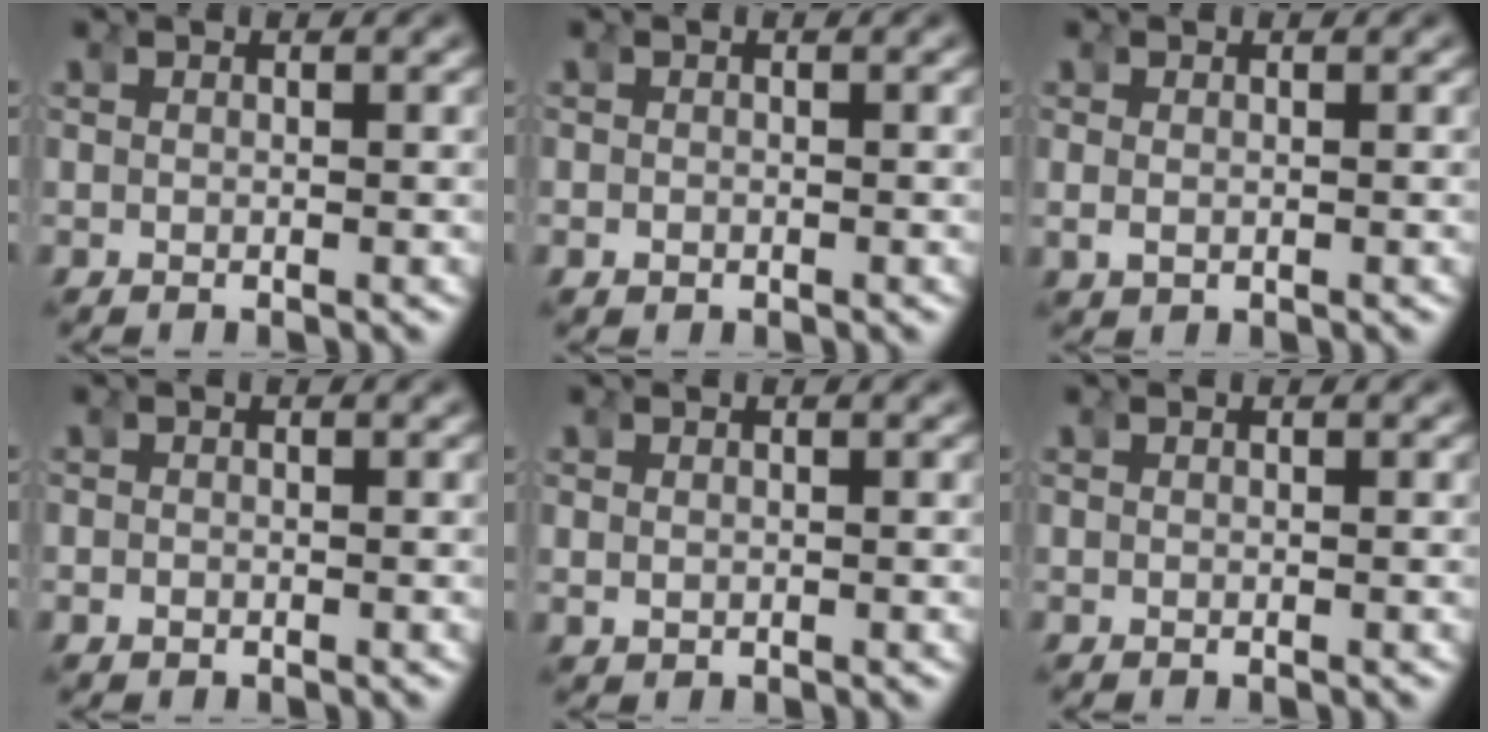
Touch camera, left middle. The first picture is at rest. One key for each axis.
{"total": 0.8, "fx": 0.6, "fy": 0.4, "fz": 0.1, "tx": -0.003, "ty": 0.000, "tz": 0.011}
{"total": 1.6, "fx": 0.4, "fy": -1.5, "fz": -0.5, "tx": 0.008, "ty": 0.008, "tz": 0.007}
{"total": 0.8, "fx": 0.5, "fy": 0.6, "fz": 0.2, "tx": -0.008, "ty": -0.002, "tz": 0.009}
{"total": 1.0, "fx": 0.4, "fy": -0.8, "fz": -0.4, "tx": 0.013, "ty": 0.005, "tz": 0.009}
{"total": 0.0}